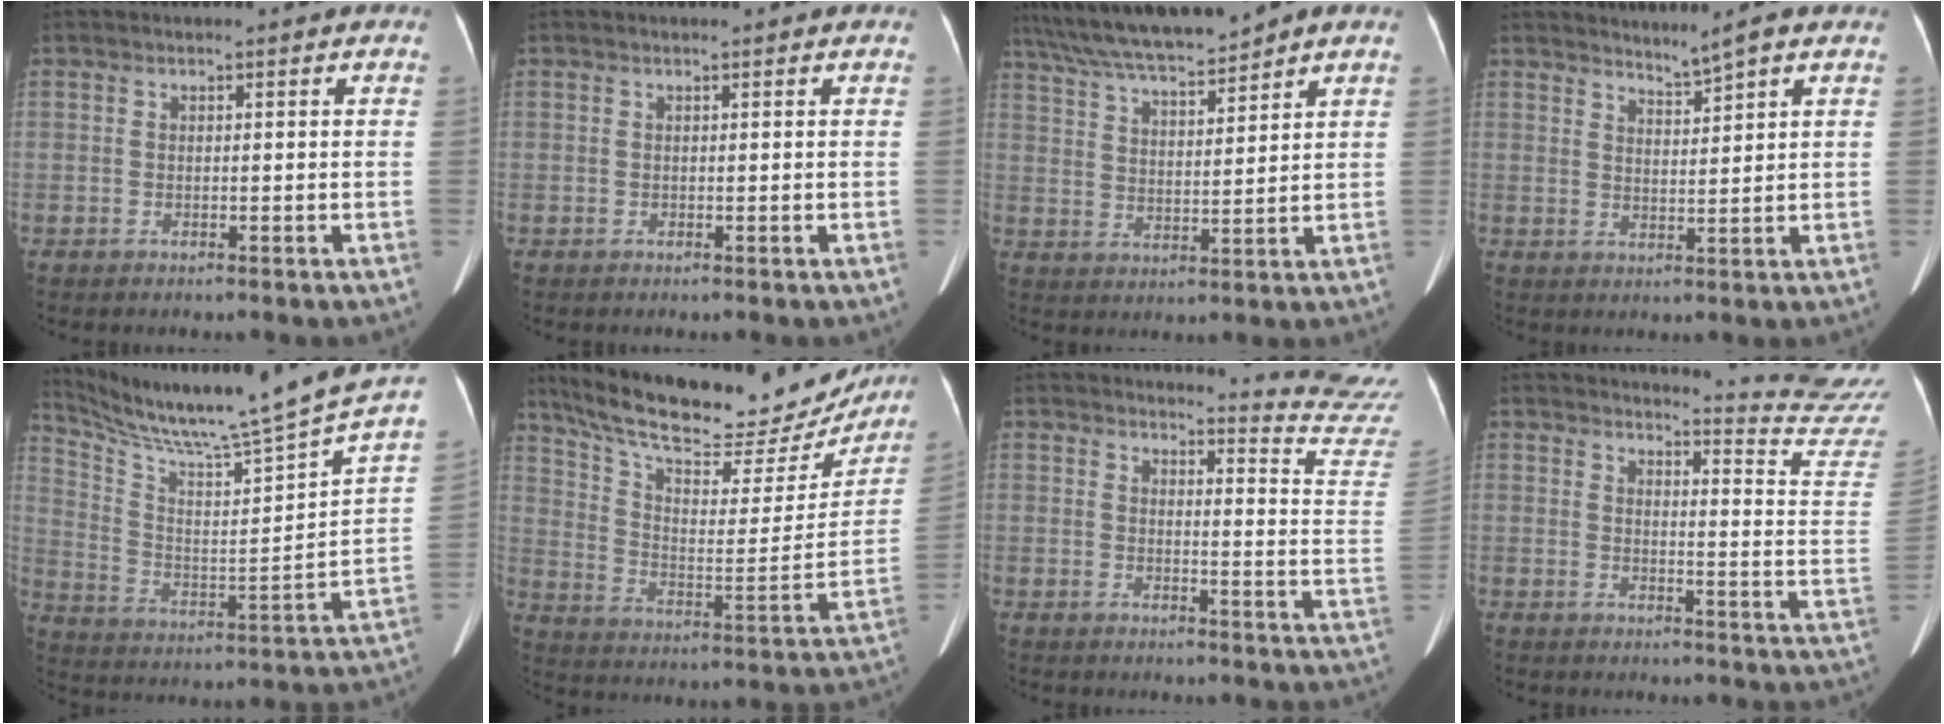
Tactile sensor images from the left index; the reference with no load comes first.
{"total": 0.0}
{"total": 11.3, "force": [10.1, 0.0, 5.0], "torque": [-0.098, 0.014, 0.182]}
{"total": 2.6, "force": [2.3, -0.8, 1.0], "torque": [-0.026, -0.007, 0.048]}
{"total": 25.3, "force": [21.9, -1.8, 12.5], "torque": [-0.225, -0.082, 0.326]}
{"total": 25.5, "force": [22.4, 6.8, 10.1], "torque": [-0.166, -0.021, 0.317]}
{"total": 13.6, "force": [13.5, -2.1, 0.0], "torque": [0.001, -0.164, 0.124]}
{"total": 16.0, "force": [15.7, -2.2, 1.5], "torque": [-0.018, -0.165, 0.154]}